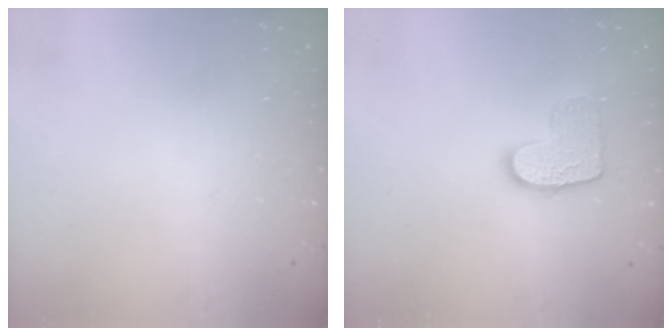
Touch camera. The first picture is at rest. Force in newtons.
{"total": 10.3, "press": 10.2, "slide": 0.6}